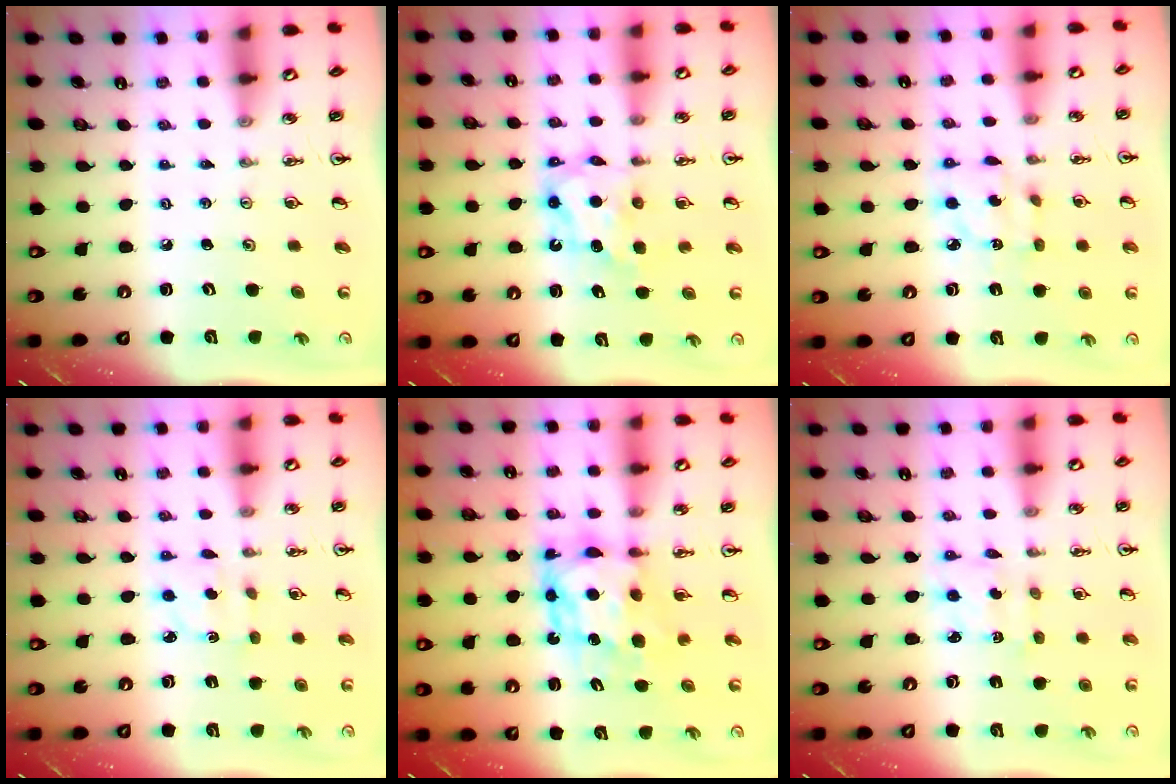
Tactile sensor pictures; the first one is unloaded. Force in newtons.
{"total": 6.9, "press": 6.9, "slide": 0.6}
{"total": 5.9, "press": 5.9, "slide": 0.2}
{"total": 2.6, "press": 2.5, "slide": 0.7}
{"total": 8.2, "press": 8.1, "slide": 0.7}
{"total": 2.2, "press": 2.0, "slide": 0.8}